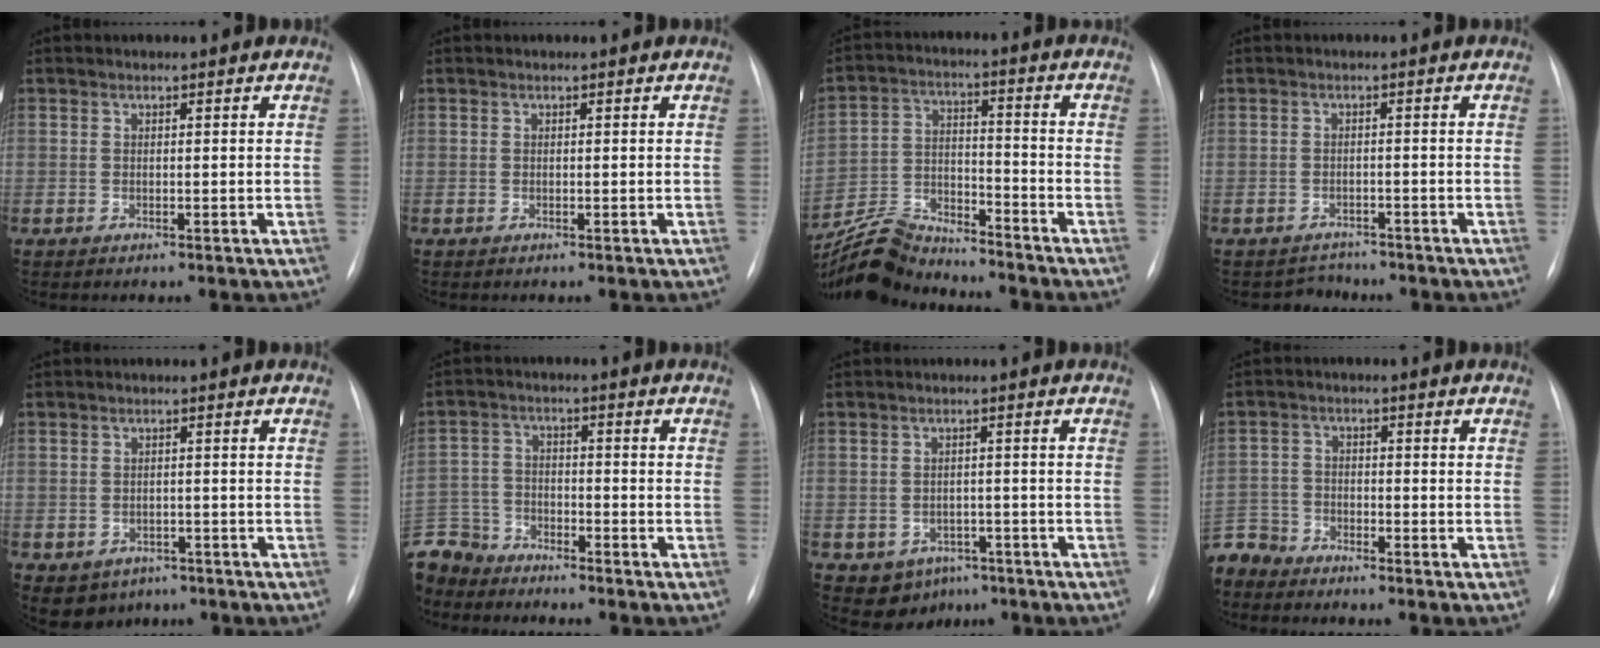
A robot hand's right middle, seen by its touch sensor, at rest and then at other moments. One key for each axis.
{"total": 0.0}
{"total": 10.5, "fx": -10.2, "fy": 1.6, "fz": 1.6, "tx": -0.037, "ty": 0.015, "tz": -0.190}
{"total": 2.7, "fx": -2.3, "fy": 1.2, "fz": -0.8, "tx": 0.009, "ty": 0.005, "tz": -0.034}
{"total": 4.9, "fx": -2.9, "fy": 3.8, "fz": 1.1, "tx": -0.015, "ty": 0.009, "tz": -0.031}
{"total": 10.5, "fx": -9.6, "fy": 4.0, "fz": 1.4, "tx": -0.045, "ty": 0.007, "tz": -0.184}
{"total": 5.6, "fx": -3.2, "fy": 4.3, "fz": 1.5, "tx": -0.018, "ty": 0.011, "tz": -0.033}
{"total": 6.7, "fx": -6.3, "fy": 2.4, "fz": 0.2, "tx": -0.004, "ty": -0.003, "tz": -0.125}